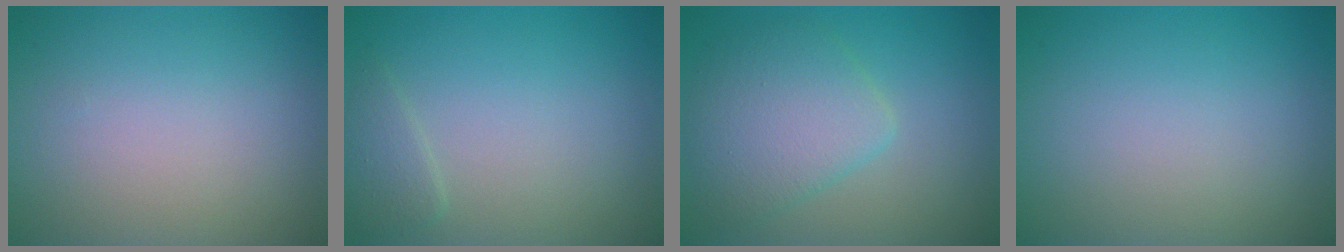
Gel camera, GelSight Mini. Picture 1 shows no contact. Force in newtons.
{"total": 1.4, "press": 1.3, "slide": 0.1}
{"total": 4.5, "press": 4.5, "slide": 0.1}
{"total": 0.0}